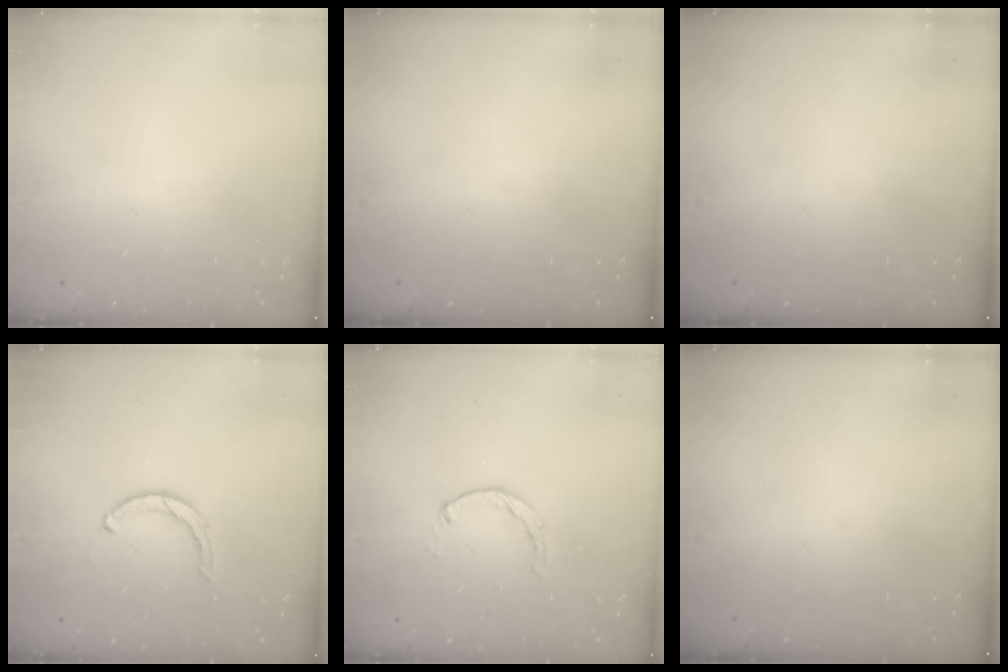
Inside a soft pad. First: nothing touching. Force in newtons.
{"total": 0.0}
{"total": 0.0}
{"total": 3.5, "press": 3.5, "slide": 0.3}
{"total": 0.7, "press": 0.7, "slide": 0.2}
{"total": 0.0}